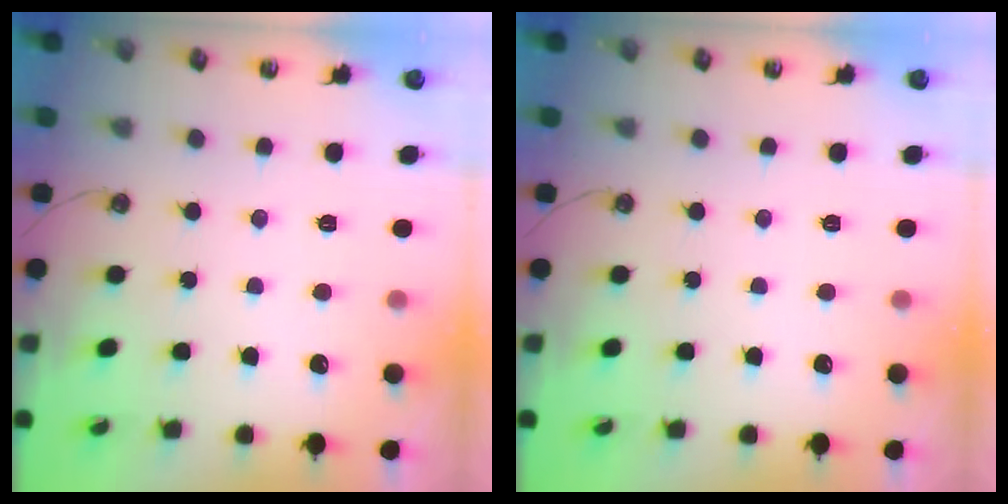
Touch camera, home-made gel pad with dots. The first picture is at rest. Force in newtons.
{"total": 0.0}